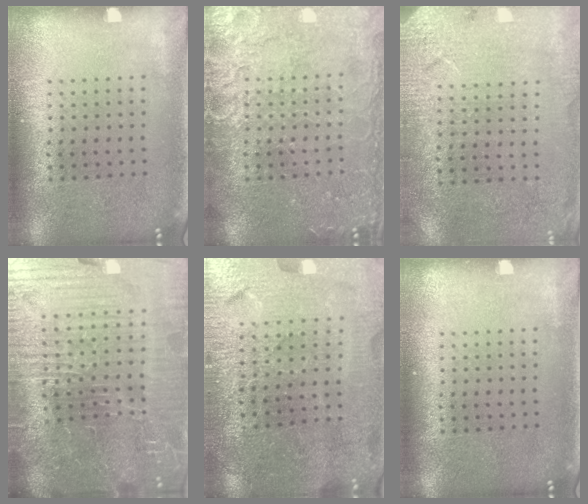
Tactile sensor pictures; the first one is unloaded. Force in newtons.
{"total": 5.4, "press": 5.4, "slide": 0.7}
{"total": 2.6, "press": 2.6, "slide": 0.2}
{"total": 7.3, "press": 6.6, "slide": 3.3}
{"total": 3.6, "press": 3.6, "slide": 0.5}
{"total": 0.0}